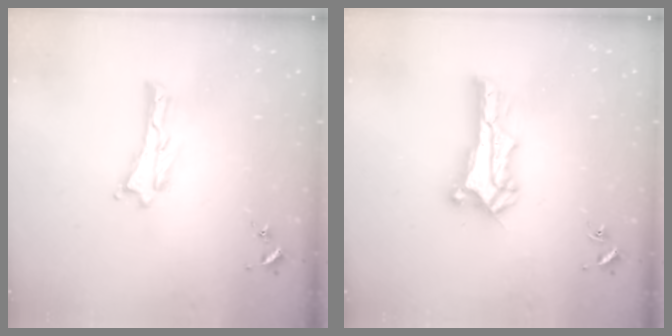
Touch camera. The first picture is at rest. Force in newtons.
{"total": 2.7, "press": 2.7, "slide": 0.3}